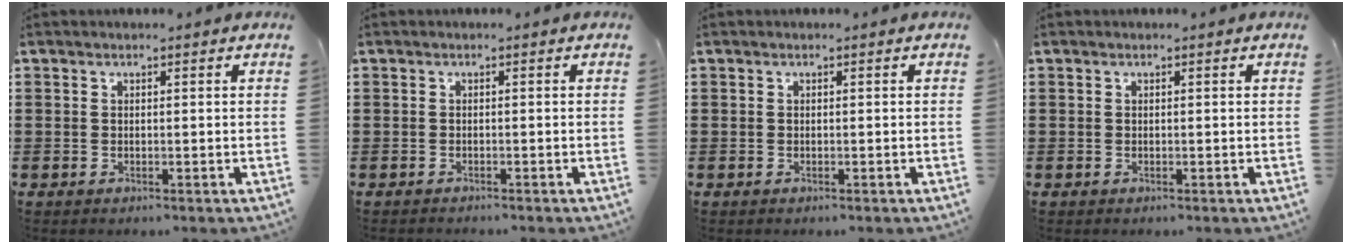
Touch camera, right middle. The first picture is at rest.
{"total": 0.6, "force": [-0.6, 0.1, -0.1], "torque": [0.002, 0.001, -0.013]}
{"total": 0.0}
{"total": 0.0}